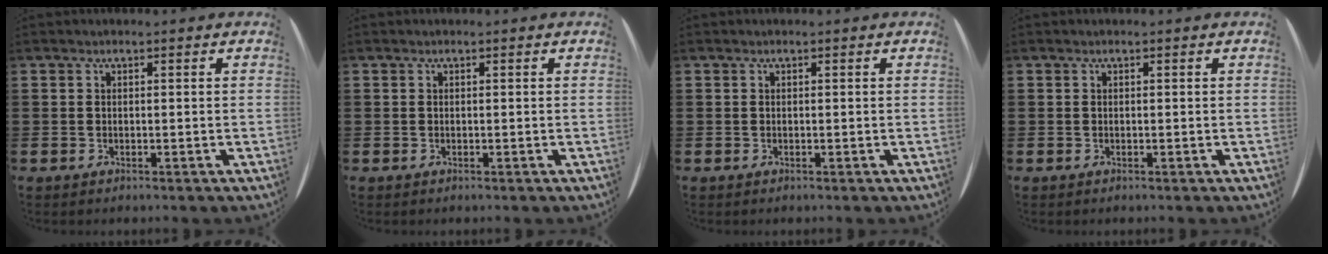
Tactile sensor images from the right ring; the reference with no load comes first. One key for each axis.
{"total": 0.0}
{"total": 0.0}
{"total": 0.0}